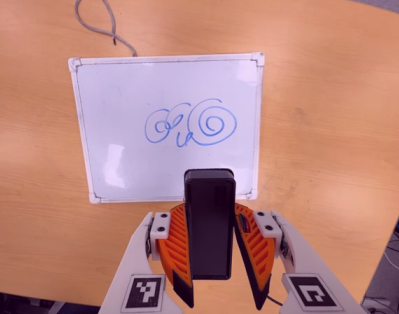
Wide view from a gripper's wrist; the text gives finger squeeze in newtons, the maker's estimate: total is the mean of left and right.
{"total": 6.1, "left": 5.3, "right": 7.0}